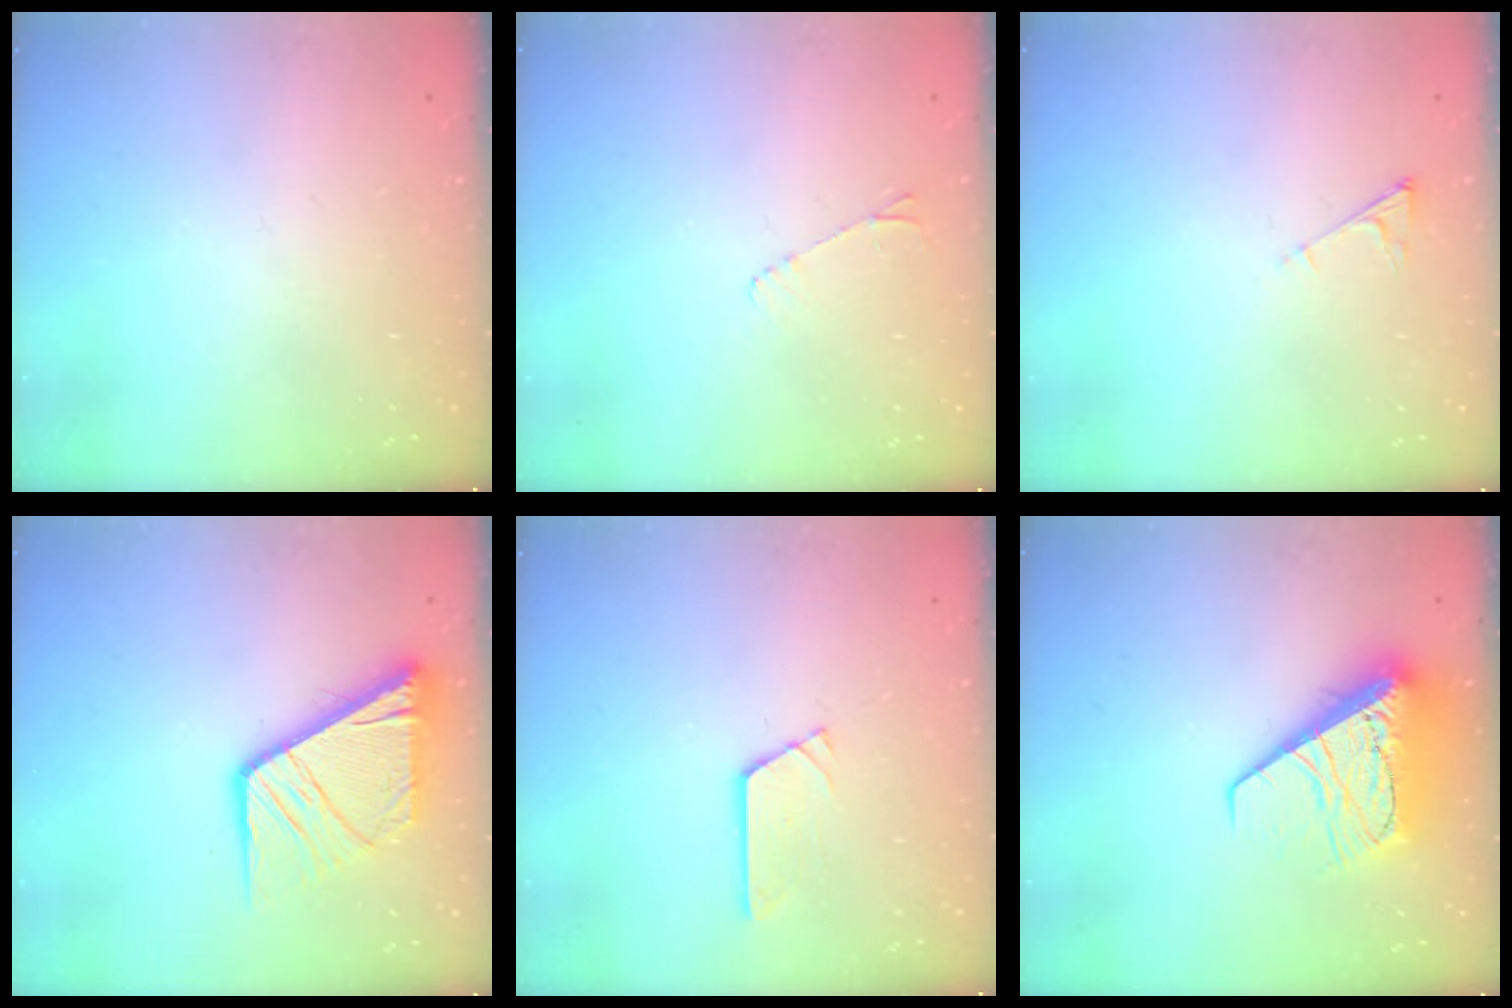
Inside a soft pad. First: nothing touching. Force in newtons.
{"total": 4.4, "press": 4.3, "slide": 0.7}
{"total": 3.7, "press": 3.7, "slide": 0.3}
{"total": 15.3, "press": 15.2, "slide": 1.6}
{"total": 2.9, "press": 2.9, "slide": 0.2}
{"total": 11.6, "press": 11.5, "slide": 1.6}